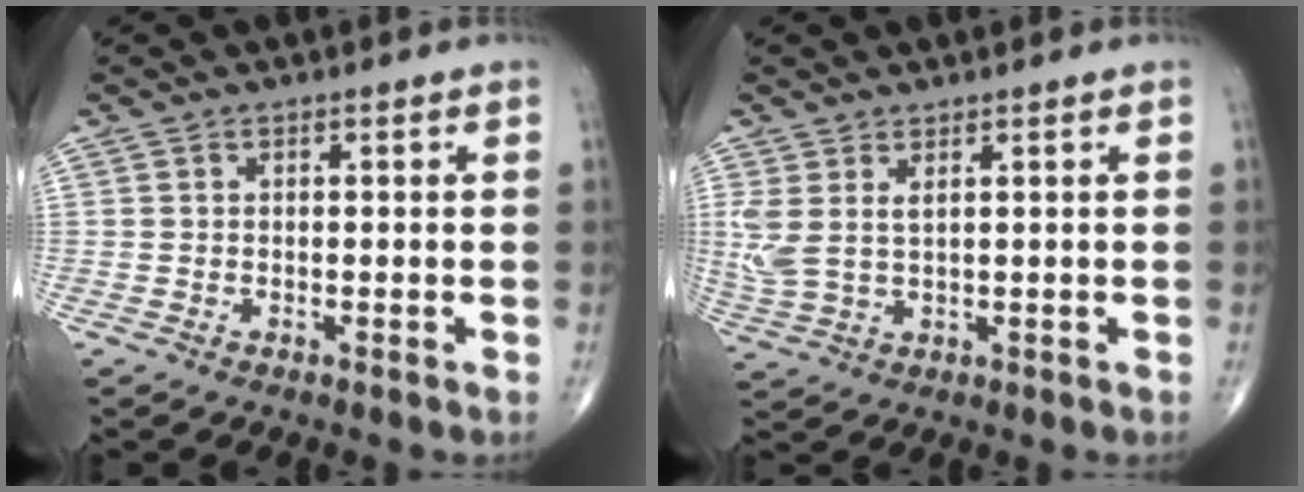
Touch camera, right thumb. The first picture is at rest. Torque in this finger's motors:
{"motor_torque": [-0.21, 0.40, 0.34, 0.32, 0.22]}